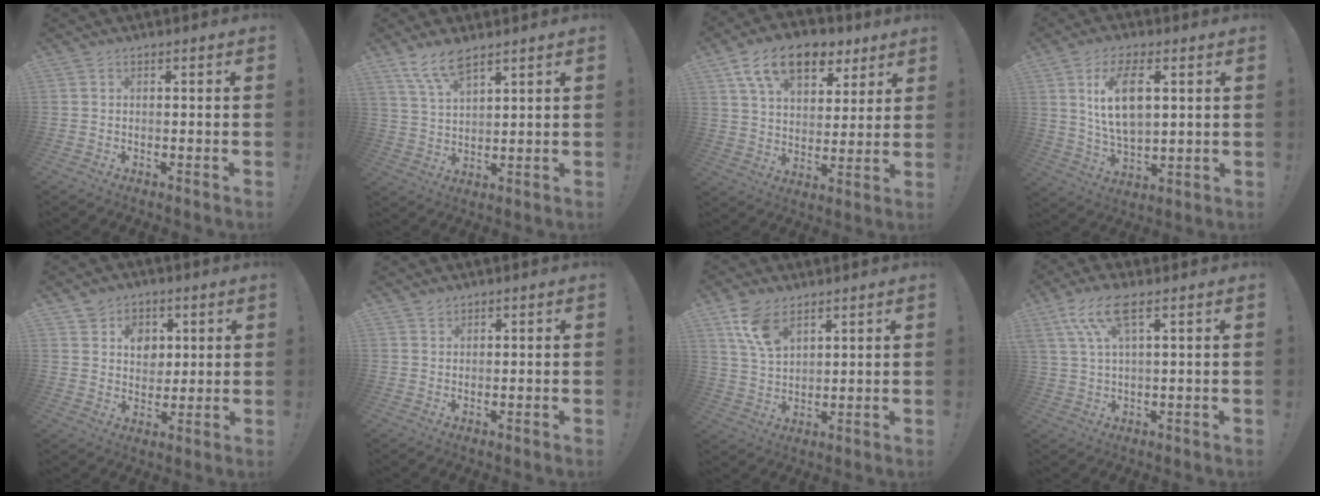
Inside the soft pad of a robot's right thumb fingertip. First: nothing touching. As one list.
[{"total": 8.2, "force": [6.4, 2.5, 4.5], "torque": [-0.092, -0.026, 0.121]}, {"total": 16.2, "force": [9.3, 9.5, 9.3], "torque": [-0.156, -0.041, 0.170]}, {"total": 13.9, "force": [4.7, 7.0, 11.1], "torque": [-0.200, -0.009, 0.078]}, {"total": 8.9, "force": [4.1, 7.5, 2.3], "torque": [-0.027, -0.028, 0.082]}, {"total": 1.5, "force": [1.4, 0.6, 0.1], "torque": [0.007, -0.012, 0.025]}, {"total": 10.0, "force": [6.3, 5.2, 5.8], "torque": [-0.103, -0.025, 0.122]}, {"total": 9.7, "force": [5.0, 2.8, 7.8], "torque": [-0.151, -0.005, 0.096]}]